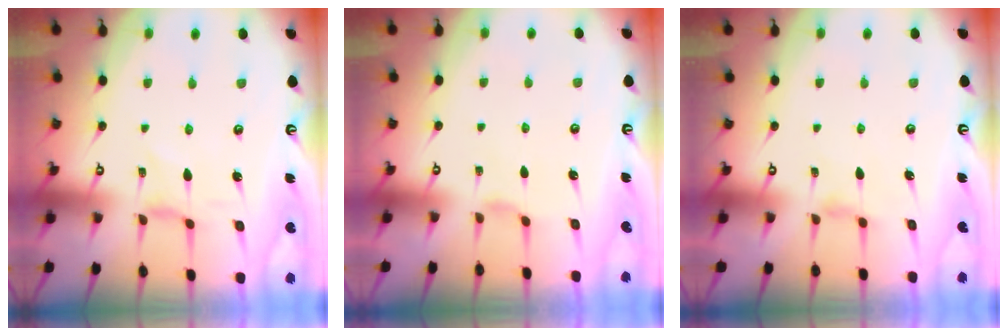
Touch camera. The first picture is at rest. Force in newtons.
{"total": 1.5, "press": 1.5, "slide": 0.4}
{"total": 4.6, "press": 4.5, "slide": 0.6}